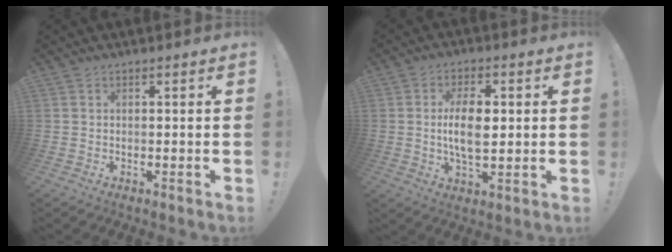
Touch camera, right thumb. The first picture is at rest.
{"total": 10.1, "force": [0.7, 4.9, 8.8], "torque": [-0.152, -0.004, 0.006]}